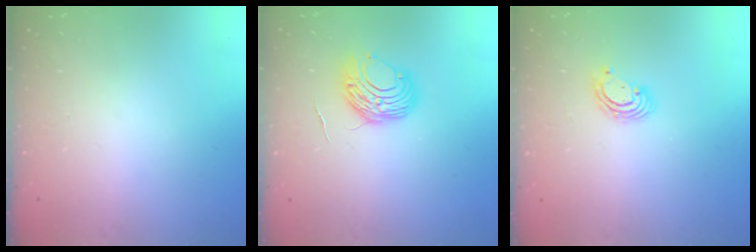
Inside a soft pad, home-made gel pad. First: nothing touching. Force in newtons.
{"total": 9.4, "press": 9.3, "slide": 0.6}
{"total": 4.6, "press": 4.6, "slide": 0.2}